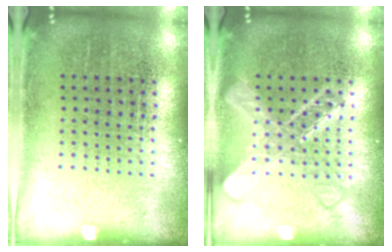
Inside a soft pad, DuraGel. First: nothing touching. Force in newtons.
{"total": 3.1, "press": 3.1, "slide": 0.5}